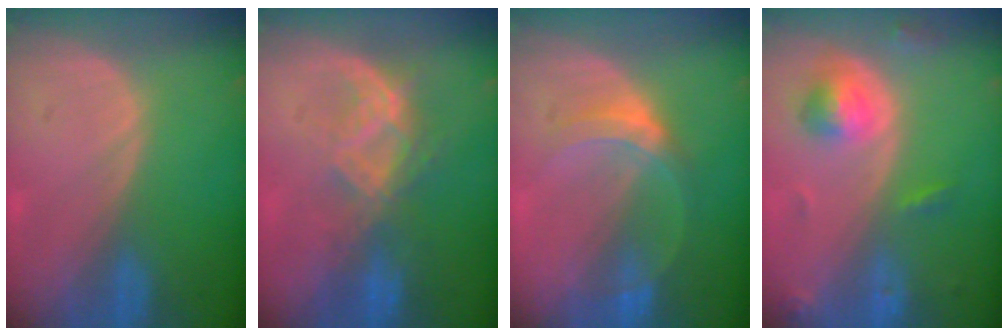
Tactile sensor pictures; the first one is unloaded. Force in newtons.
{"total": 7.0, "press": 6.8, "slide": 1.7}
{"total": 5.2, "press": 4.8, "slide": 1.8}
{"total": 5.4, "press": 5.0, "slide": 2.1}